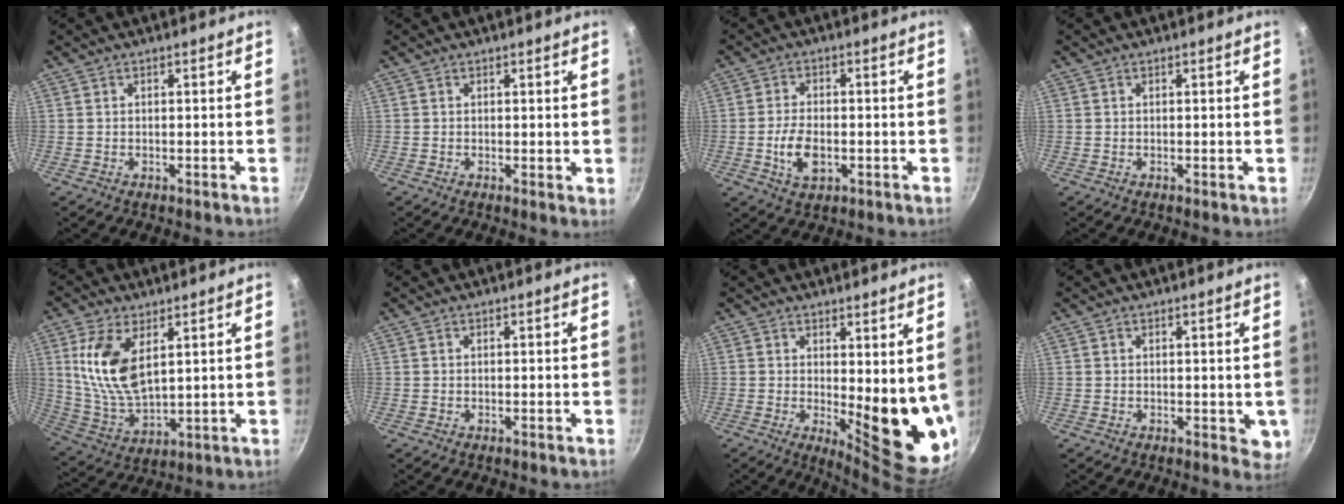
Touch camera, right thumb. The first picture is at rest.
{"total": 1.1, "force": [0.4, 0.6, 0.9], "torque": [-0.012, -0.002, 0.005]}
{"total": 6.7, "force": [-1.6, 3.8, 5.3], "torque": [-0.099, 0.009, -0.028]}
{"total": 0.0}
{"total": 13.6, "force": [4.2, 7.2, 10.8], "torque": [-0.207, -0.026, 0.093]}
{"total": 0.0}
{"total": 12.6, "force": [1.7, 4.7, 11.6], "torque": [-0.124, -0.044, 0.032]}
{"total": 3.6, "force": [0.3, 2.3, 2.7], "torque": [-0.026, -0.005, 0.006]}